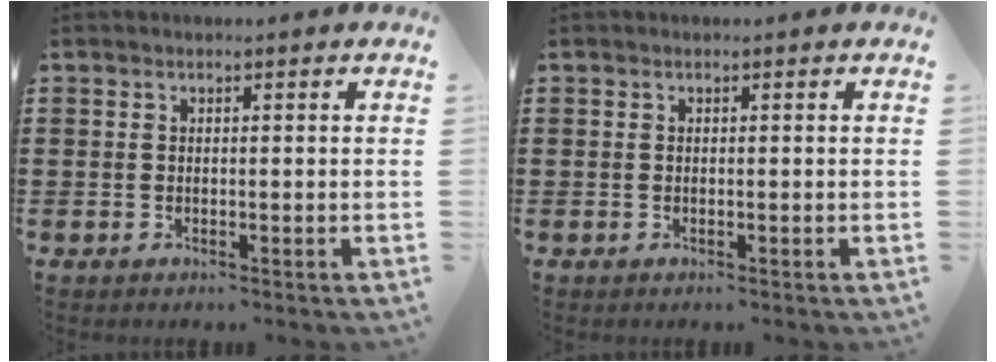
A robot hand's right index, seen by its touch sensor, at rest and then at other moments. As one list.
[{"total": 0.0}]